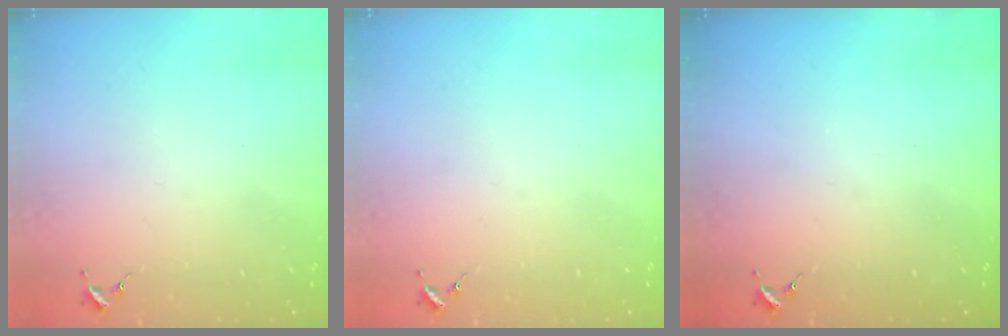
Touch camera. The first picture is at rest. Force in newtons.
{"total": 0.0}
{"total": 0.0}